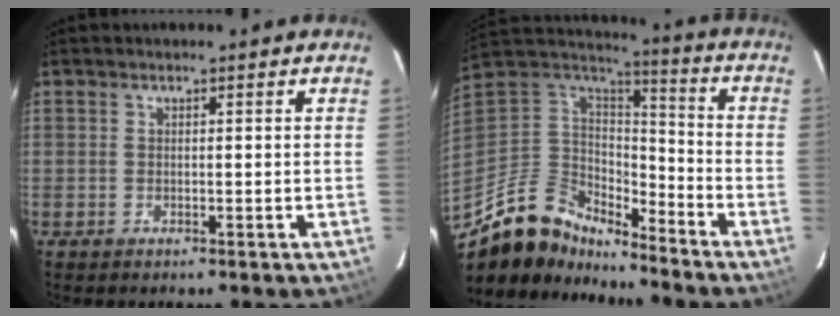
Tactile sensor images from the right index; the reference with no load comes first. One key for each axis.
{"total": 14.9, "fx": -12.3, "fy": 6.9, "fz": 4.8, "tx": -0.124, "ty": 0.017, "tz": -0.231}